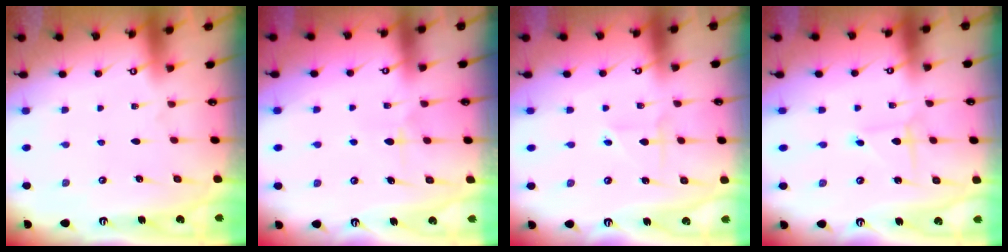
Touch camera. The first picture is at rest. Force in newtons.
{"total": 6.0, "press": 6.0, "slide": 0.3}
{"total": 2.2, "press": 2.2, "slide": 0.1}
{"total": 1.3, "press": 1.3, "slide": 0.1}